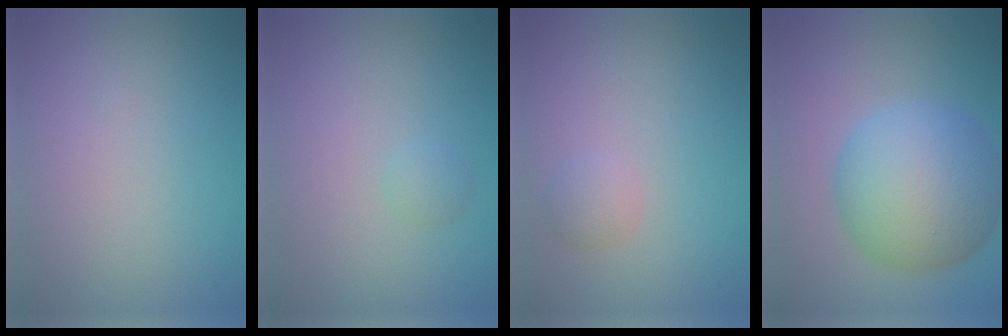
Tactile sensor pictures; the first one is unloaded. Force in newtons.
{"total": 0.9, "press": 0.9, "slide": 0.0}
{"total": 1.3, "press": 1.3, "slide": 0.2}
{"total": 10.5, "press": 10.5, "slide": 0.2}